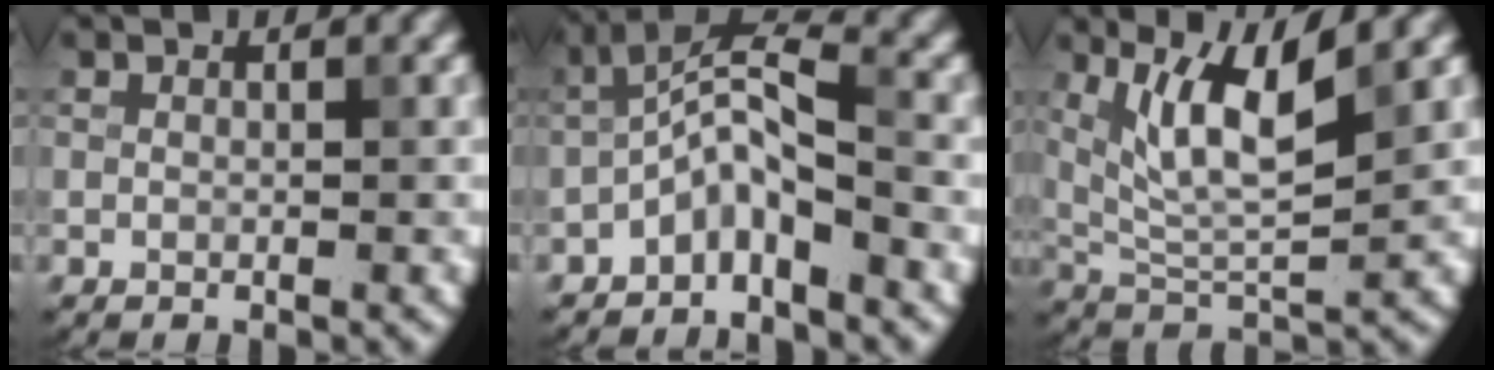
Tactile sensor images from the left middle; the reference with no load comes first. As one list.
[{"total": 4.1, "force": [-2.2, 1.1, 3.3], "torque": [-0.062, 0.019, -0.049]}, {"total": 6.4, "force": [3.0, 1.7, 5.4], "torque": [-0.105, -0.007, 0.062]}]